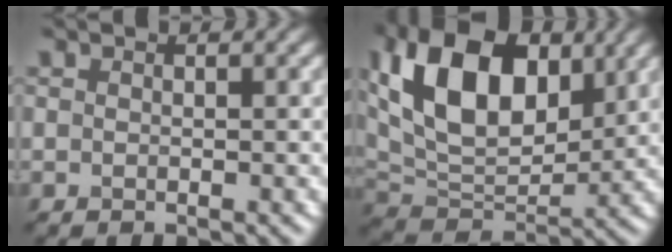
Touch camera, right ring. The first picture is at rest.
{"total": 13.2, "force": [4.6, 7.8, 9.6], "torque": [-0.168, 0.018, 0.075]}